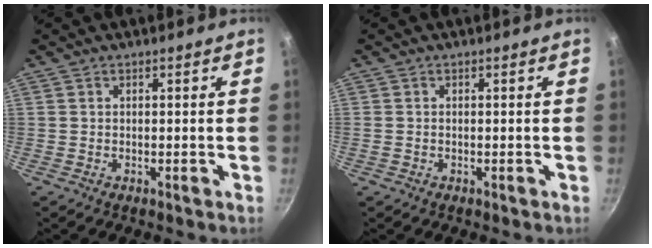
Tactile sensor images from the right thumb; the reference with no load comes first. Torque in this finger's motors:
{"motor_torque": [-0.72, -0.06, -0.25, 0.14, -0.03]}